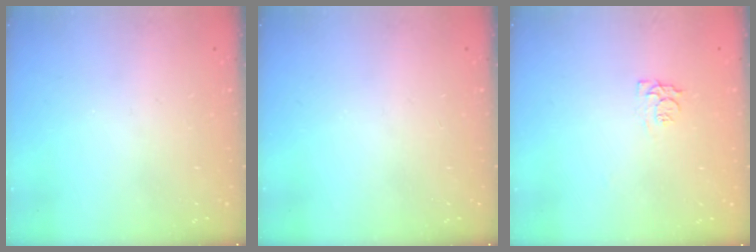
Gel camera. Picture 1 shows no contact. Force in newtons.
{"total": 0.0}
{"total": 5.0, "press": 4.9, "slide": 0.5}